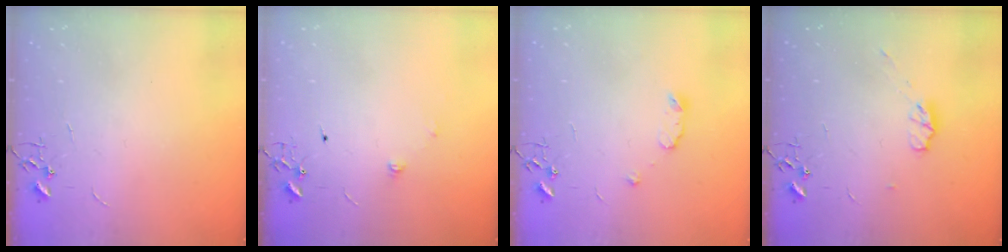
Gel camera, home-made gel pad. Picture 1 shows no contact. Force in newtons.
{"total": 5.5, "press": 5.4, "slide": 0.9}
{"total": 6.7, "press": 6.7, "slide": 0.9}
{"total": 4.6, "press": 4.6, "slide": 0.6}